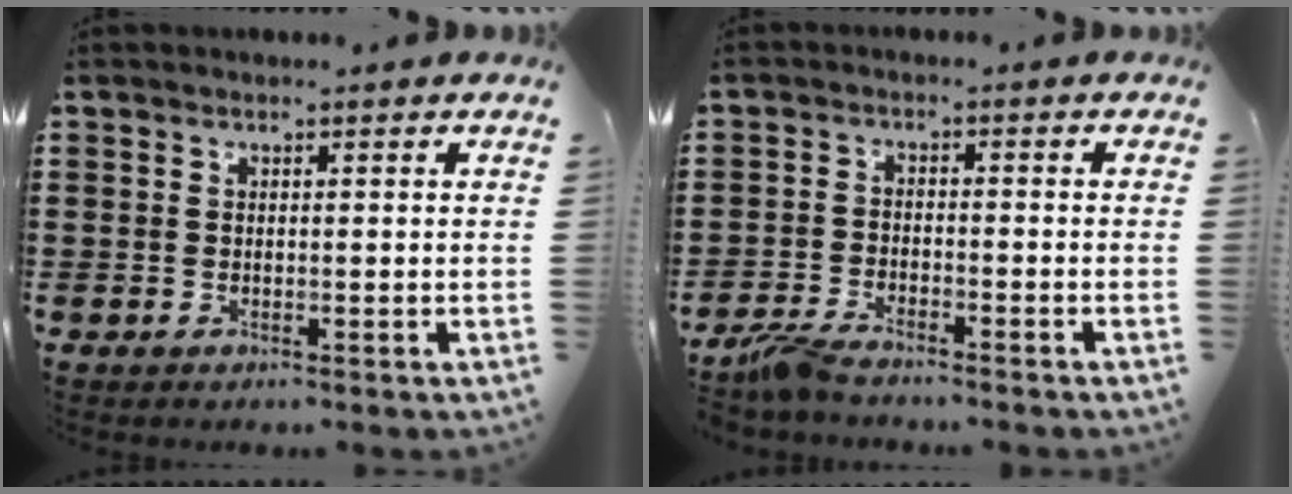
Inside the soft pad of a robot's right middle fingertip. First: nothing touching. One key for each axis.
{"total": 3.5, "fx": -3.2, "fy": 0.4, "fz": 1.5, "tx": -0.054, "ty": -0.005, "tz": -0.071}